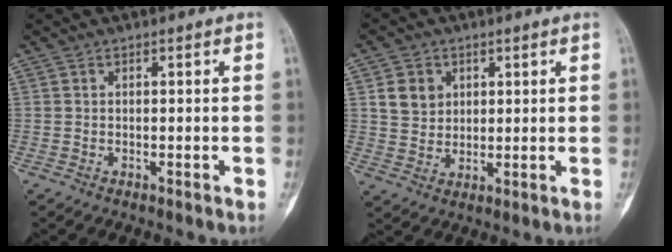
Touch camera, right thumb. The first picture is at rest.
{"total": 5.6, "force": [2.1, 4.8, 2.1], "torque": [-0.009, -0.006, 0.039]}